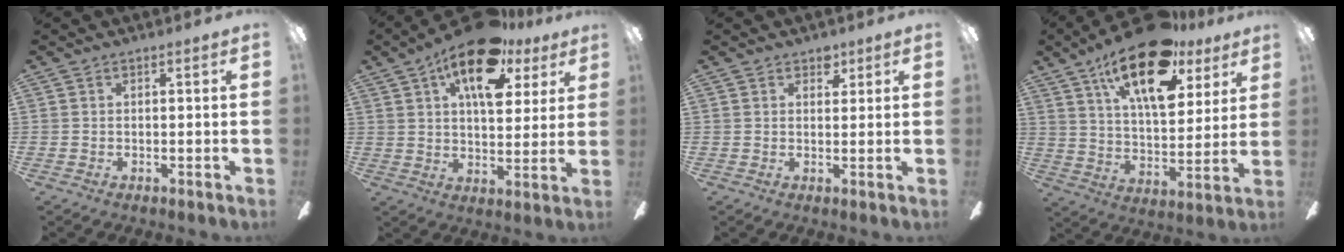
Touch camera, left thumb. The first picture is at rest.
{"total": 17.0, "force": [9.7, 7.6, 11.7], "torque": [-0.181, -0.032, 0.161]}
{"total": 3.0, "force": [2.1, 1.9, 1.0], "torque": [0.000, -0.007, 0.033]}
{"total": 21.6, "force": [13.2, 9.0, 14.5], "torque": [-0.237, -0.064, 0.222]}